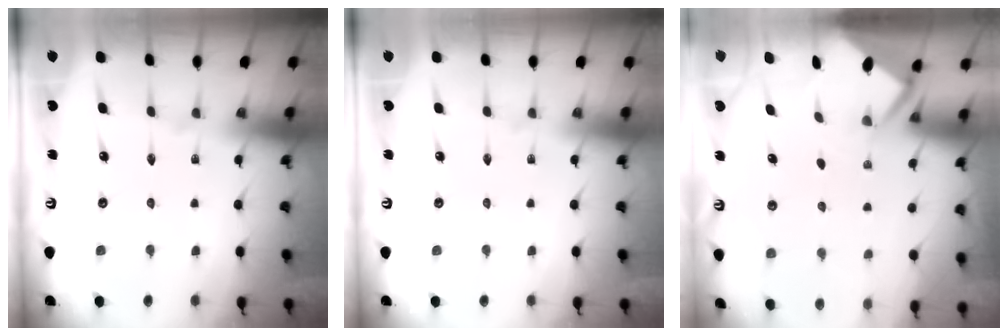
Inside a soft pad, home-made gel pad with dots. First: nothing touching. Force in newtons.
{"total": 0.0}
{"total": 2.7, "press": 2.7, "slide": 0.3}